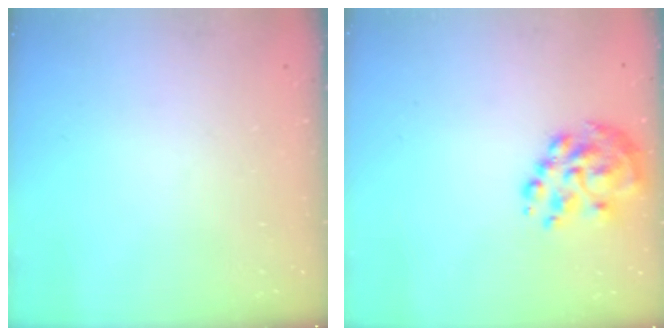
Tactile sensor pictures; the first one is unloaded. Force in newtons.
{"total": 8.8, "press": 8.4, "slide": 2.7}